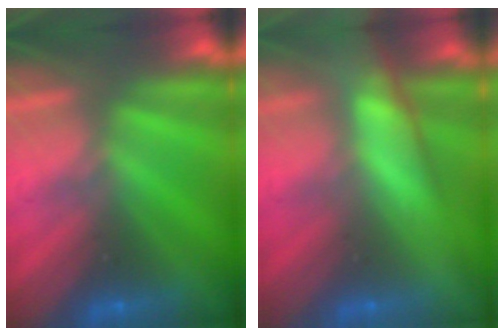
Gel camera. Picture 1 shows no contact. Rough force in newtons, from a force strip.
{"total": 5.9}